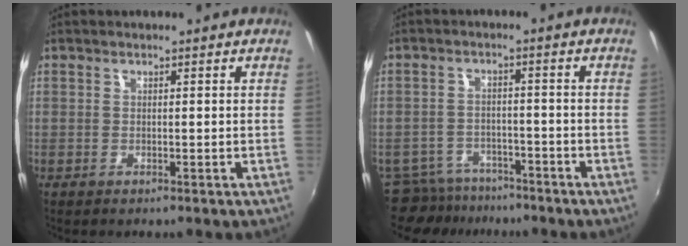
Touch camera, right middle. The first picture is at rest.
{"total": 9.1, "force": [-7.8, 4.2, 1.7], "torque": [-0.054, 0.003, -0.120]}